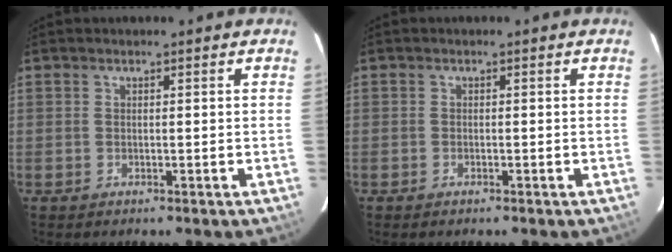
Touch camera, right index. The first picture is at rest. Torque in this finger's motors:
{"motor_torque": [-0.08, -0.06, 0.08, 0.01]}